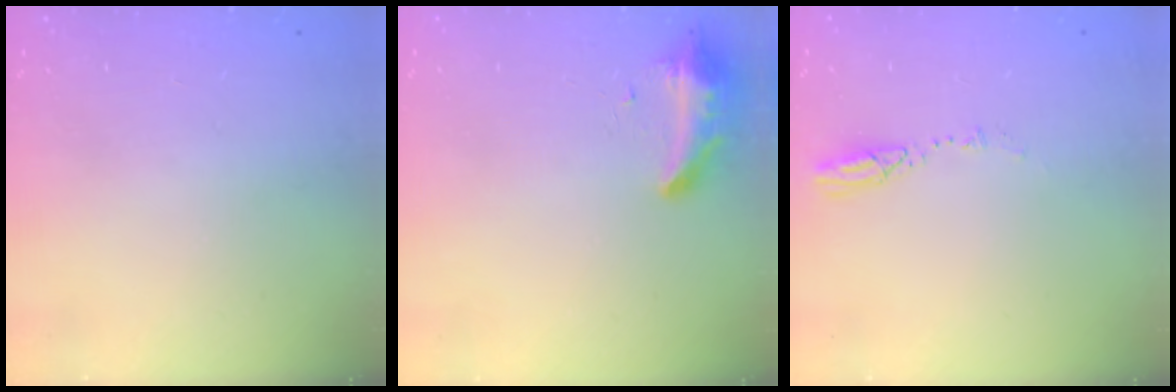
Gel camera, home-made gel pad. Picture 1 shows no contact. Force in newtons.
{"total": 8.6, "press": 8.6, "slide": 1.1}
{"total": 5.2, "press": 5.2, "slide": 0.4}